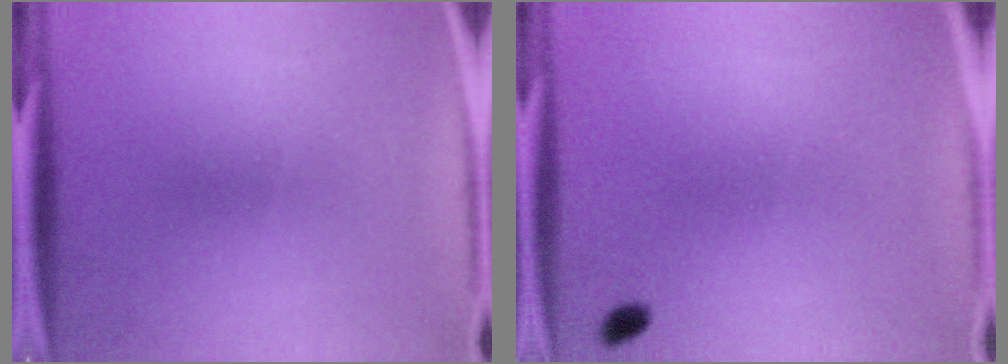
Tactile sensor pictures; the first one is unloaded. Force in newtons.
{"total": 1.2}